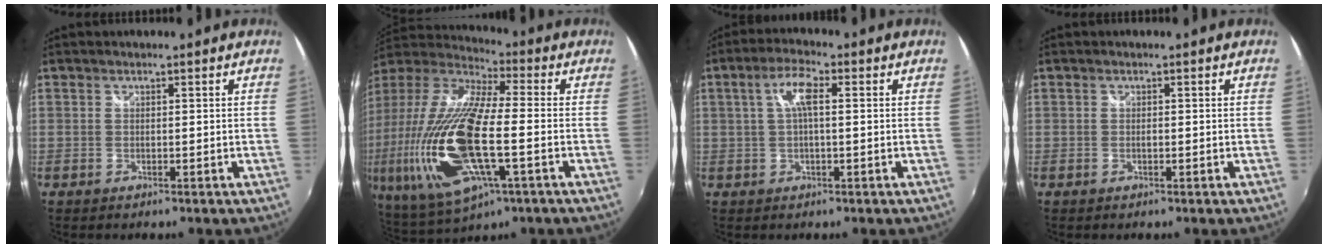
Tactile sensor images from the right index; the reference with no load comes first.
{"total": 28.2, "force": [-5.7, 9.7, 25.9], "torque": [-0.537, -0.050, -0.106]}
{"total": 5.3, "force": [1.0, 1.4, 5.0], "torque": [-0.096, 0.011, 0.019]}
{"total": 0.5, "force": [-0.2, 0.2, 0.4], "torque": [-0.009, -0.001, -0.006]}